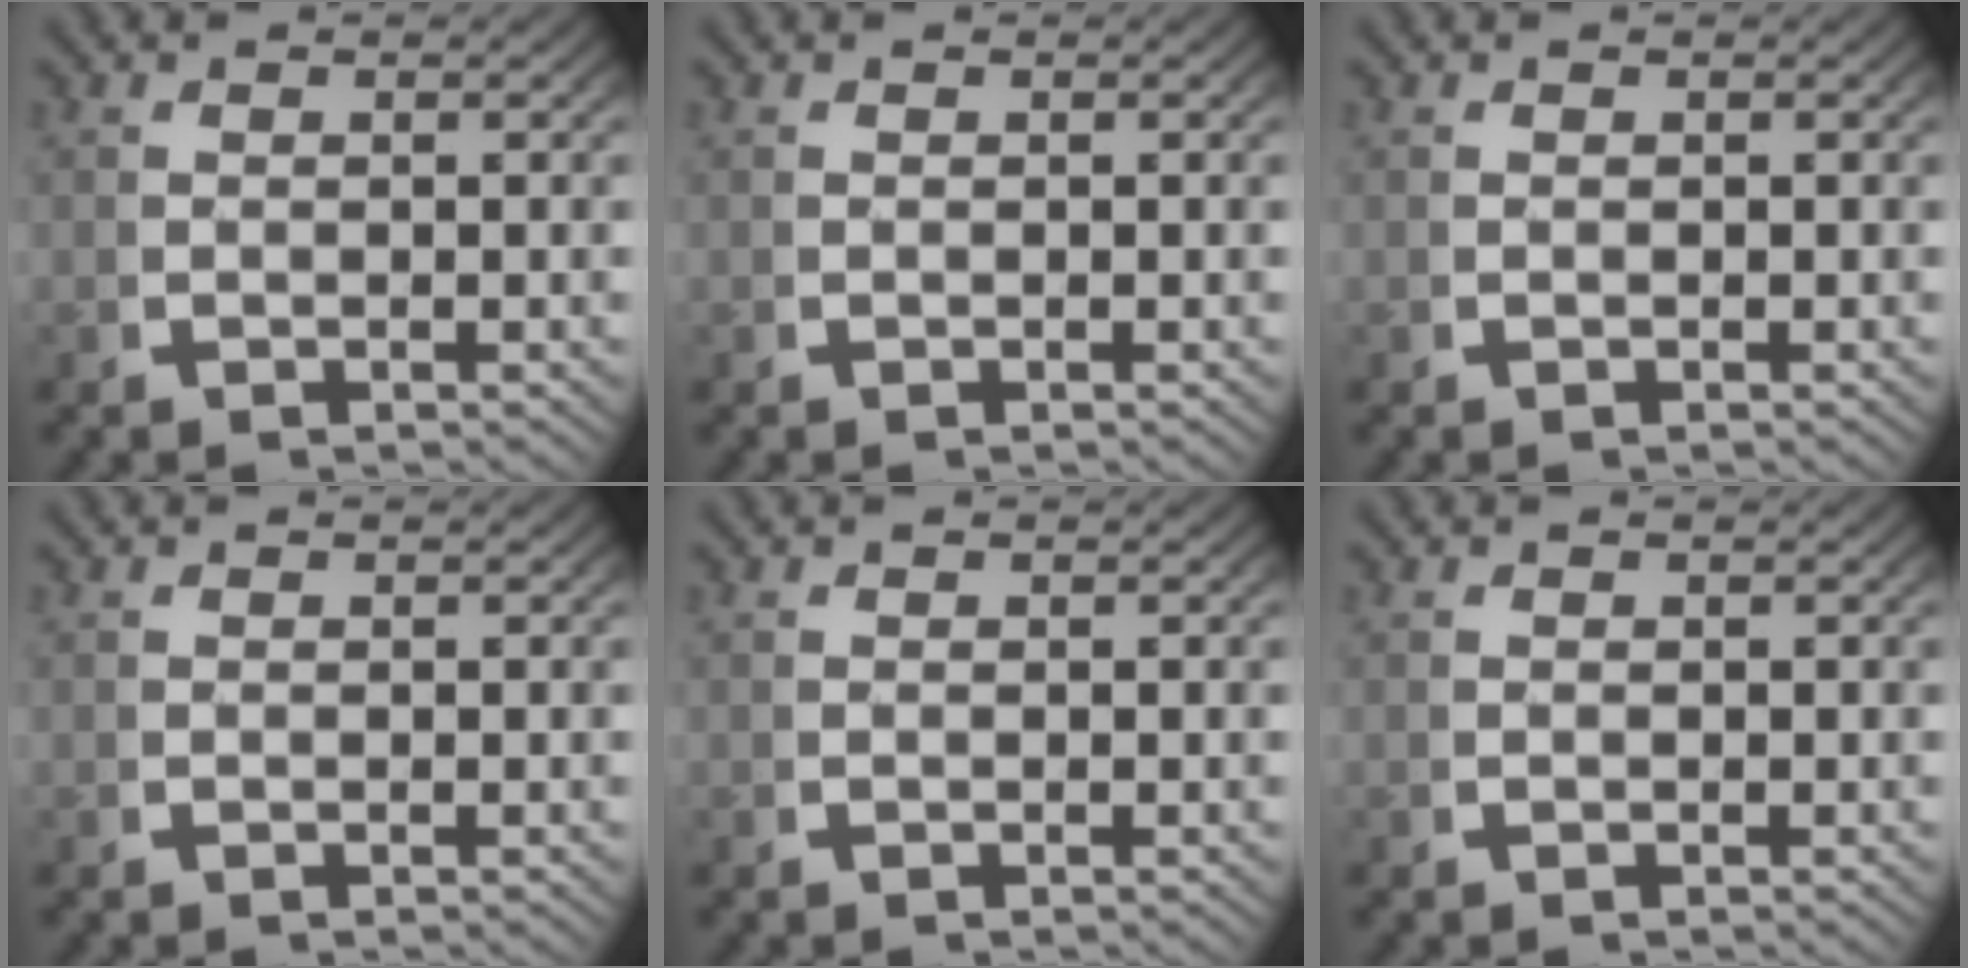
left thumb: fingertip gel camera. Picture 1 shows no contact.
{"total": 0.0}
{"total": 0.0}
{"total": 0.0}
{"total": 0.0}
{"total": 0.0}